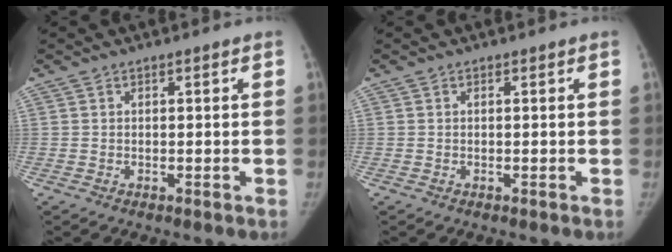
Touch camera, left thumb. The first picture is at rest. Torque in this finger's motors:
{"motor_torque": [0.04, -0.03, 0.18, -0.14, 0.00]}